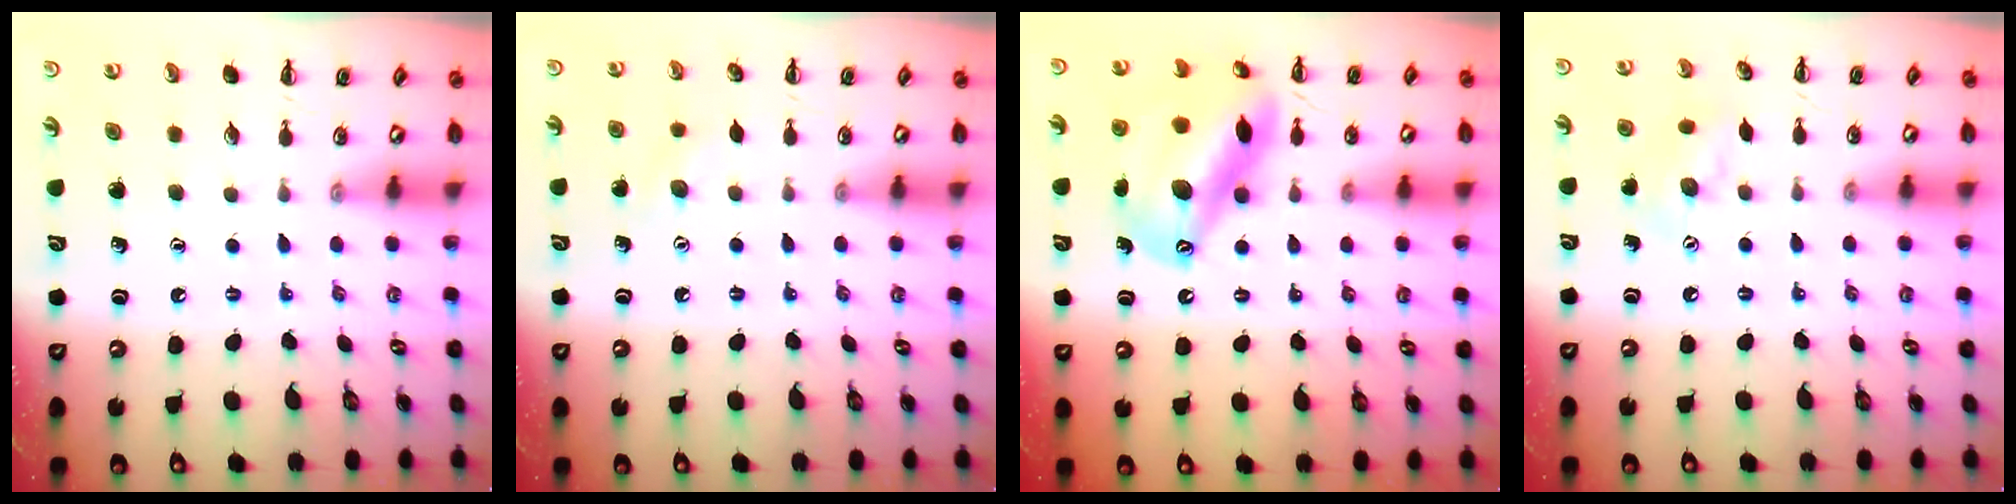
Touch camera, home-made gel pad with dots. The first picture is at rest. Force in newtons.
{"total": 5.5, "press": 5.3, "slide": 1.4}
{"total": 17.8, "press": 17.6, "slide": 2.8}
{"total": 8.7, "press": 8.6, "slide": 1.1}